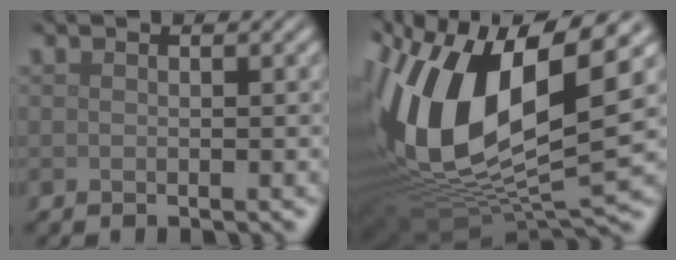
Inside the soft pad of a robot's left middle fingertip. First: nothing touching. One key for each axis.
{"total": 17.7, "fx": 3.4, "fy": 8.4, "fz": 15.2, "tx": -0.318, "ty": 0.000, "tz": 0.058}